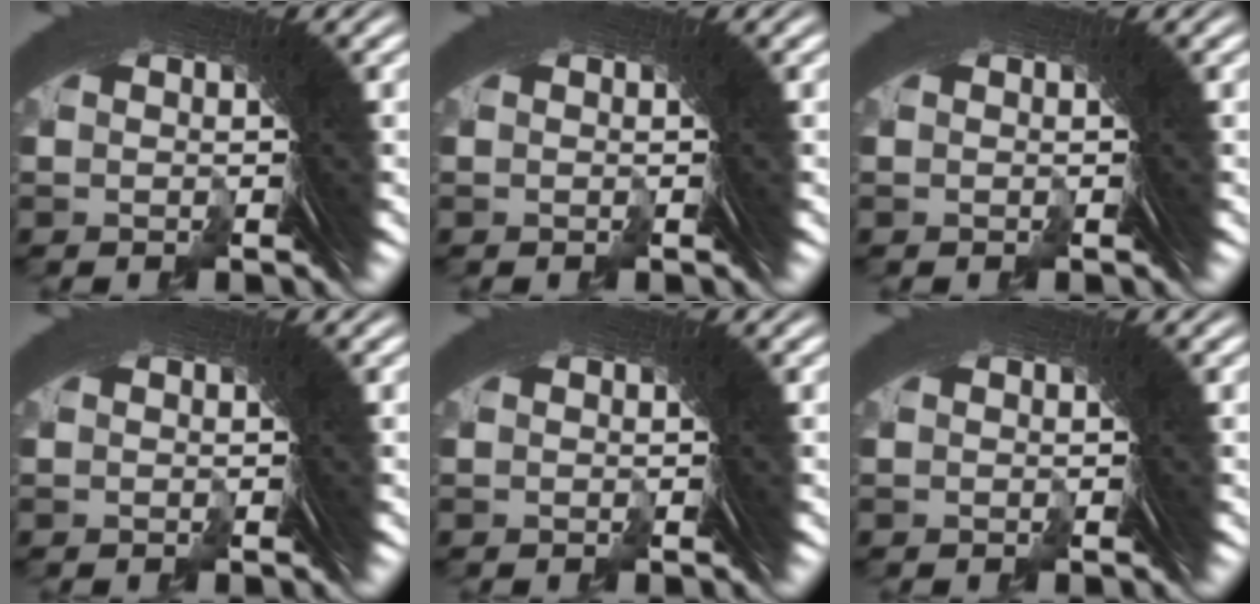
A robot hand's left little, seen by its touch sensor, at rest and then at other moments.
{"total": 0.0}
{"total": 0.0}
{"total": 0.0}
{"total": 0.0}
{"total": 0.0}